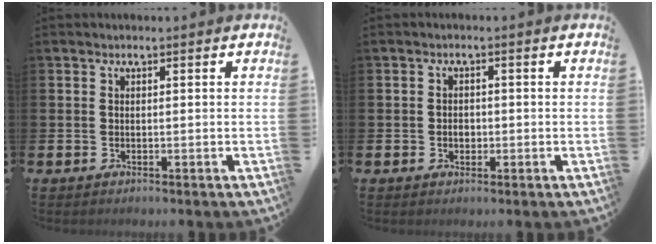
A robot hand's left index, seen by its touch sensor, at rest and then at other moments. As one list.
[{"total": 1.6, "force": [-0.3, 1.3, 1.0], "torque": [-0.009, 0.003, -0.010]}]